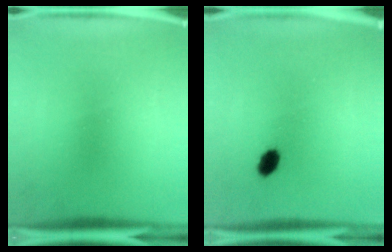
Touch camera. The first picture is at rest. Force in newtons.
{"total": 3.6}